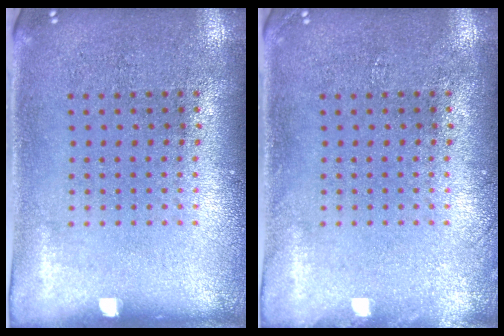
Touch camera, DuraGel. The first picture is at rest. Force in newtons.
{"total": 0.7, "press": 0.7, "slide": 0.1}